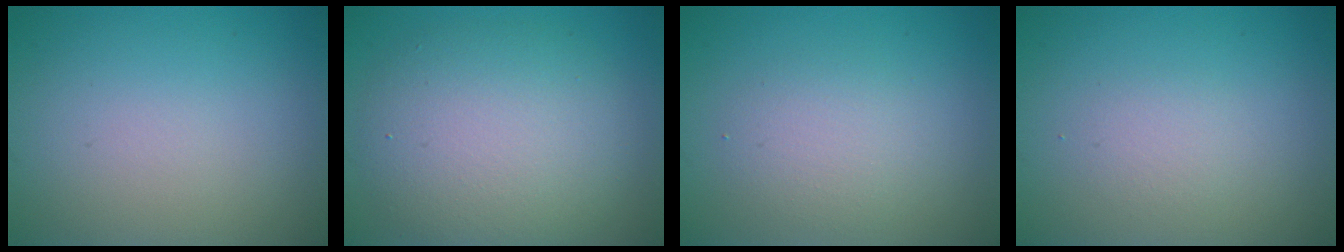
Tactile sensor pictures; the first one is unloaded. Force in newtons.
{"total": 7.4, "press": 7.4, "slide": 0.4}
{"total": 2.4, "press": 2.4, "slide": 0.2}
{"total": 1.3, "press": 1.3, "slide": 0.1}